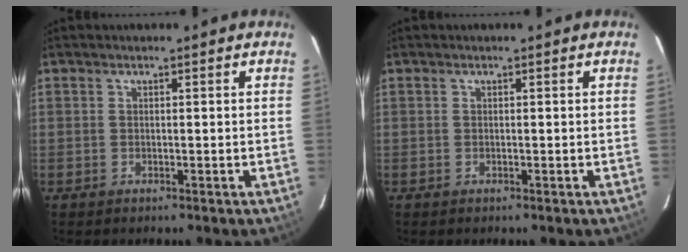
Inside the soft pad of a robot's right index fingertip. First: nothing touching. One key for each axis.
{"total": 0.0}